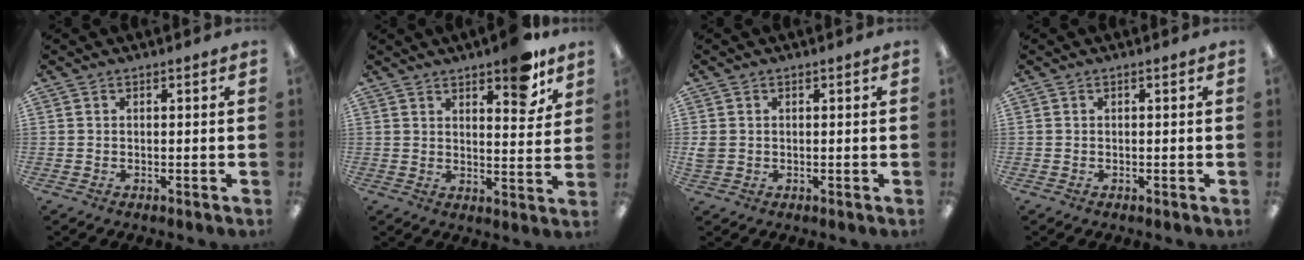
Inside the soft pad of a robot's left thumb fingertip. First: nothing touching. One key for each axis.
{"total": 9.1, "fx": 6.6, "fy": 3.2, "fz": 5.4, "tx": -0.049, "ty": -0.040, "tz": 0.106}
{"total": 2.0, "fx": 0.2, "fy": 1.9, "fz": 0.7, "tx": -0.014, "ty": 0.003, "tz": 0.003}
{"total": 0.0}